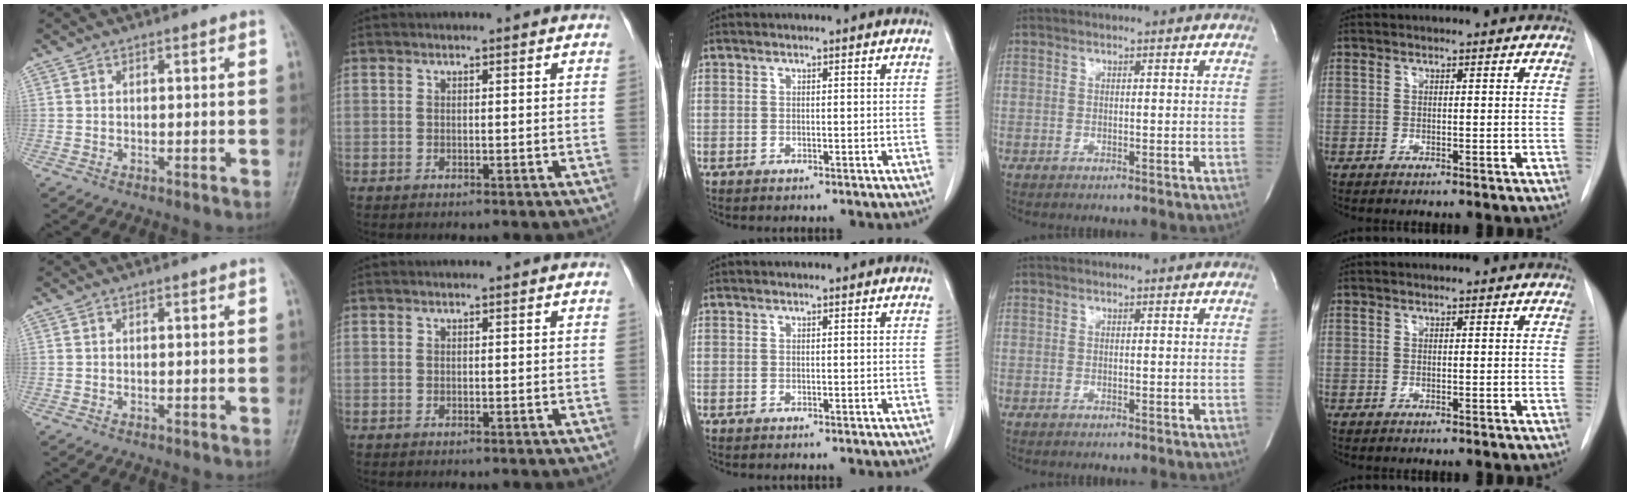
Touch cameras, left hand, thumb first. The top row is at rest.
{}